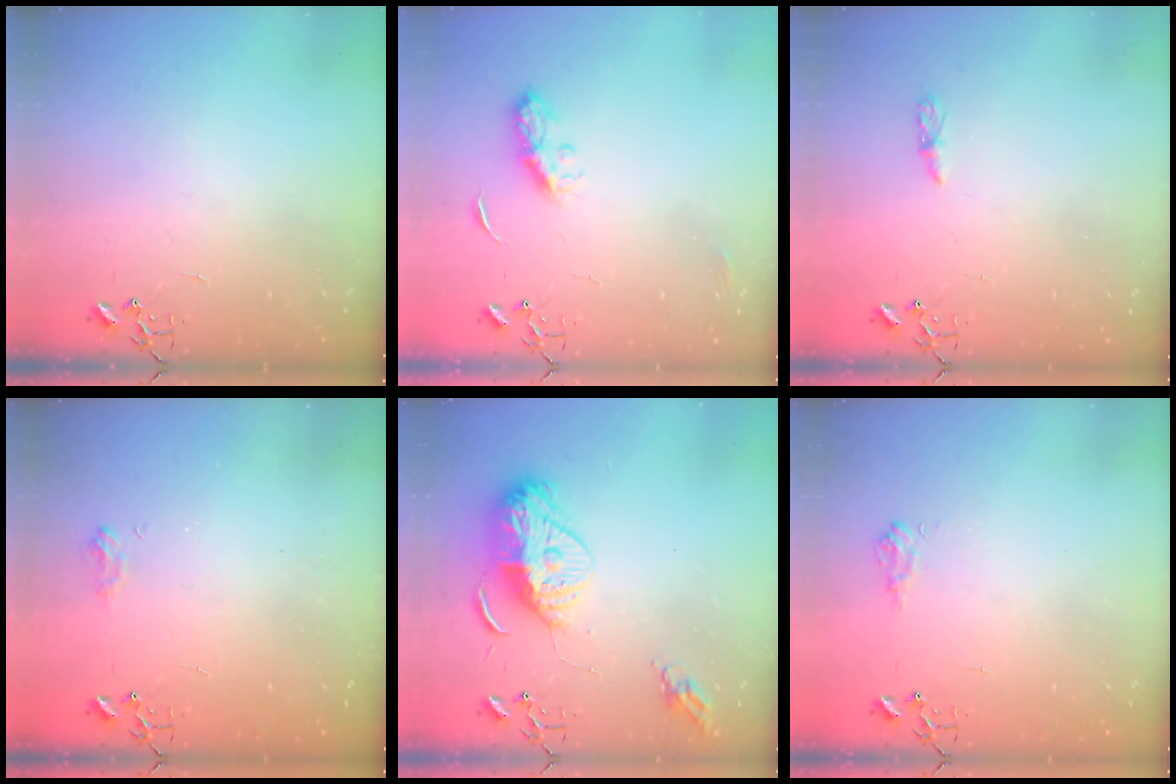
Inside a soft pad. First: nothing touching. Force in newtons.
{"total": 7.2, "press": 7.2, "slide": 0.3}
{"total": 3.2, "press": 3.2, "slide": 0.4}
{"total": 7.5, "press": 7.4, "slide": 0.8}
{"total": 14.4, "press": 14.3, "slide": 1.2}
{"total": 6.8, "press": 6.8, "slide": 0.8}